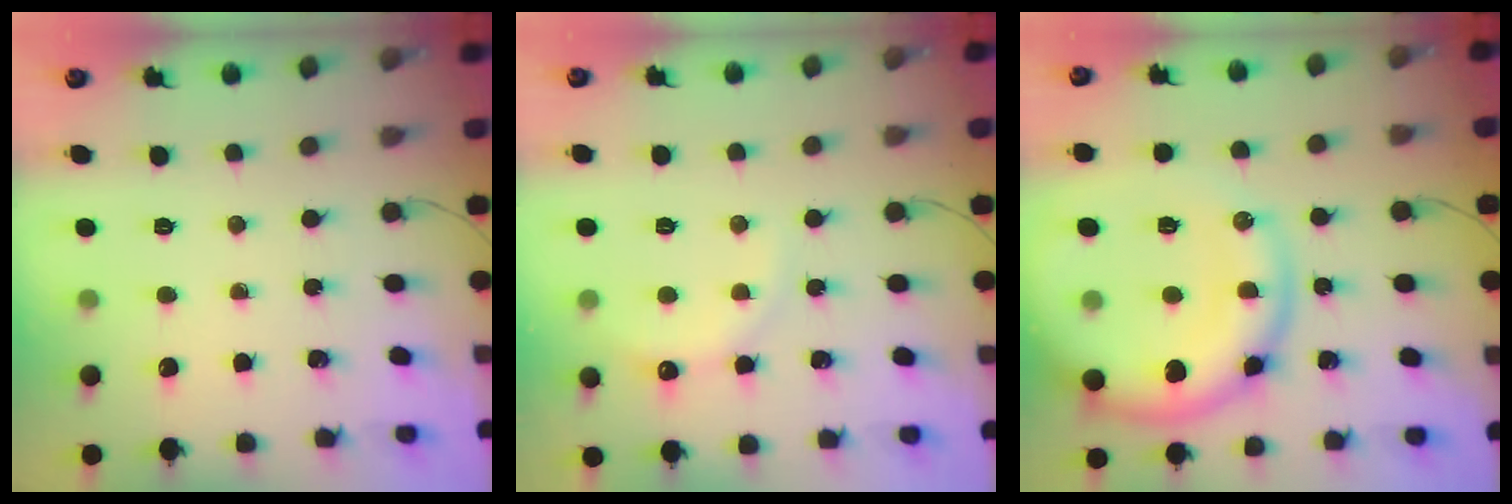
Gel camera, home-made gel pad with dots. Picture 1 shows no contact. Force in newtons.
{"total": 5.4, "press": 5.3, "slide": 1.0}
{"total": 18.3, "press": 18.2, "slide": 2.2}